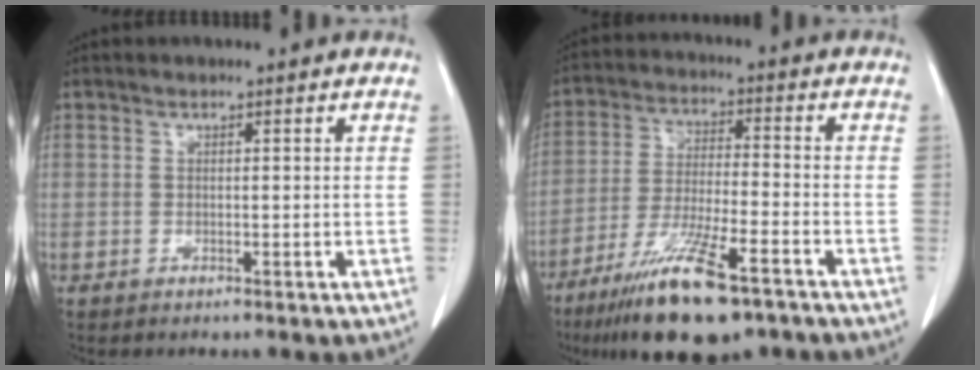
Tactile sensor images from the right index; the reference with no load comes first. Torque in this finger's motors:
{"motor_torque": [1.36, -0.78, 0.80, 0.20]}